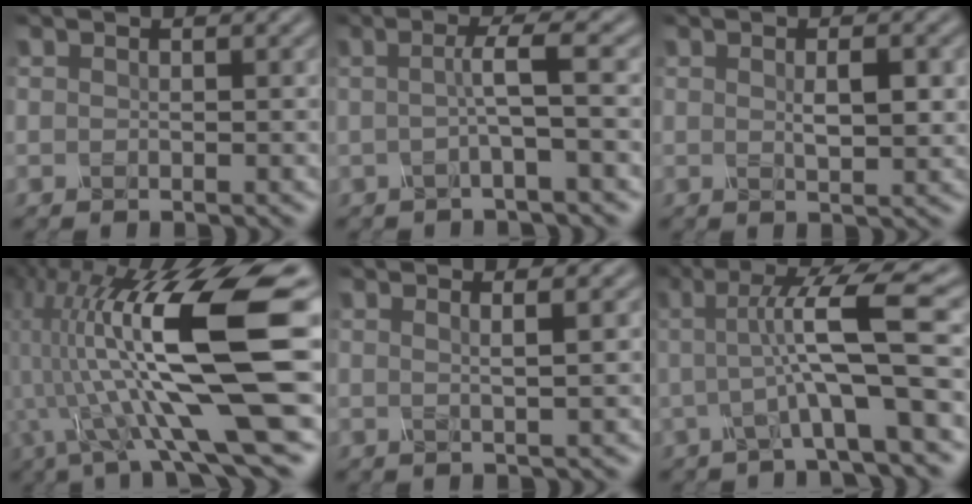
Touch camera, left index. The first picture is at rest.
{"total": 2.8, "force": [-0.3, 0.3, 2.8], "torque": [-0.051, -0.001, -0.010]}
{"total": 2.5, "force": [0.3, 0.5, 2.4], "torque": [-0.043, -0.003, 0.010]}
{"total": 15.0, "force": [0.8, 4.1, 14.4], "torque": [-0.276, 0.007, 0.024]}
{"total": 2.8, "force": [1.3, 1.0, 2.3], "torque": [-0.020, 0.014, -0.011]}
{"total": 7.7, "force": [0.3, 1.1, 7.7], "torque": [-0.121, 0.002, 0.005]}